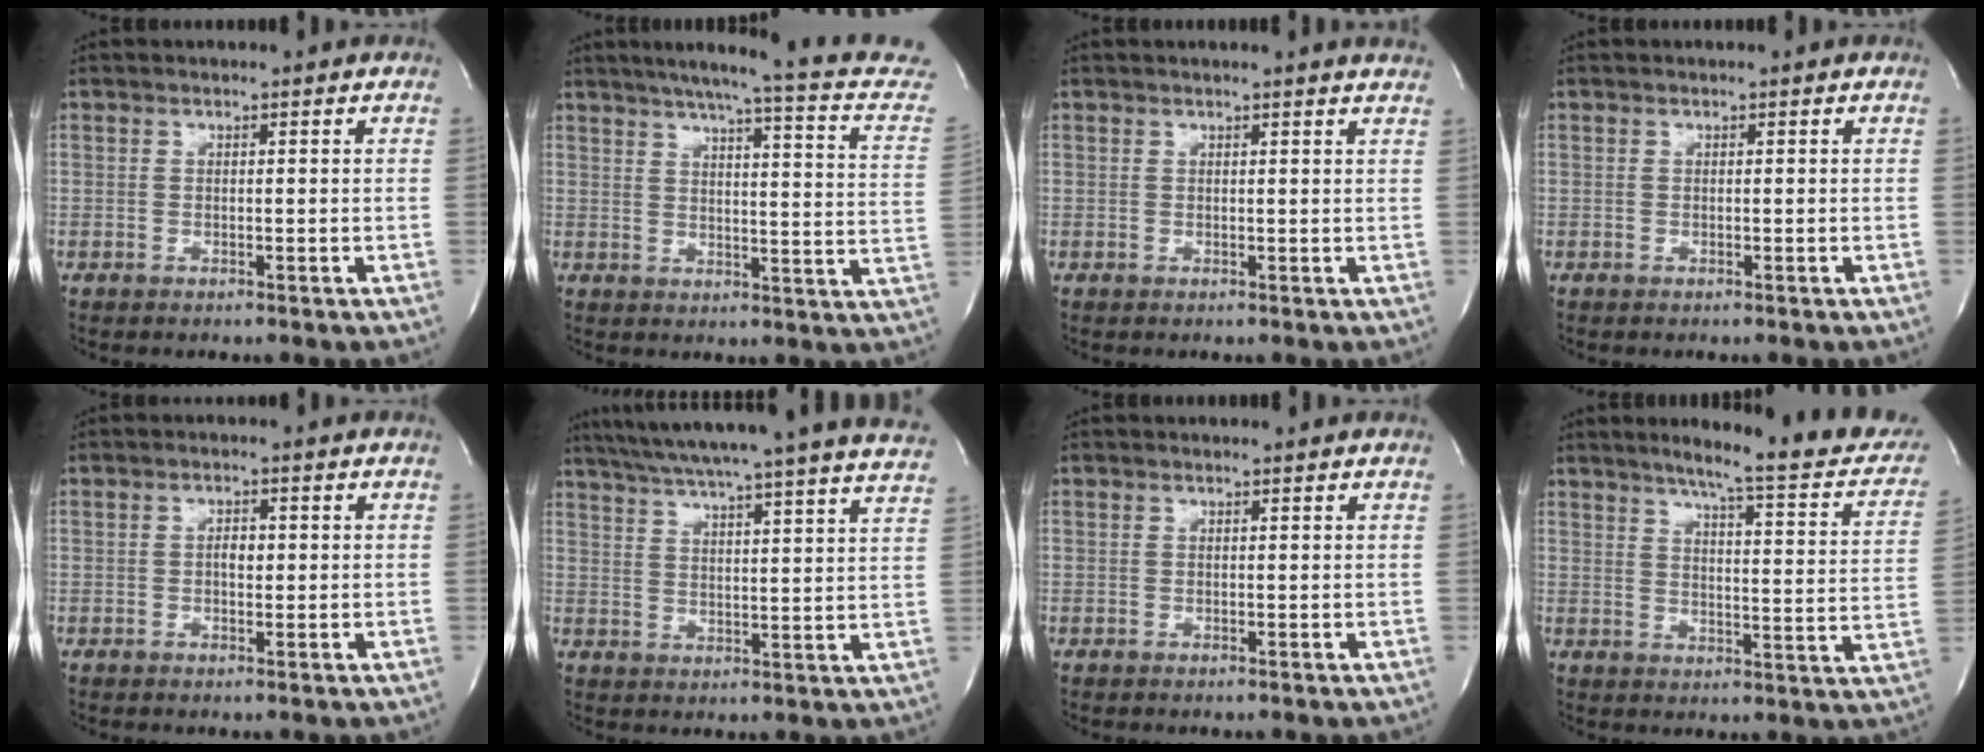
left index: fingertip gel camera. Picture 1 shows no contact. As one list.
[{"total": 23.3, "force": [20.6, 0.8, 11.0], "torque": [-0.153, -0.052, 0.243]}, {"total": 4.0, "force": [3.8, -0.4, 1.4], "torque": [-0.020, 0.000, 0.026]}, {"total": 0.0}, {"total": 1.8, "force": [0.0, 0.9, 1.5], "torque": [-0.026, 0.004, -0.001]}, {"total": 30.5, "force": [27.6, -0.3, 12.9], "torque": [-0.216, -0.053, 0.346]}, {"total": 0.6, "force": [0.6, 0.0, 0.1], "torque": [-0.006, -0.001, 0.008]}, {"total": 17.7, "force": [14.7, 1.6, 9.8], "torque": [-0.116, -0.023, 0.174]}]